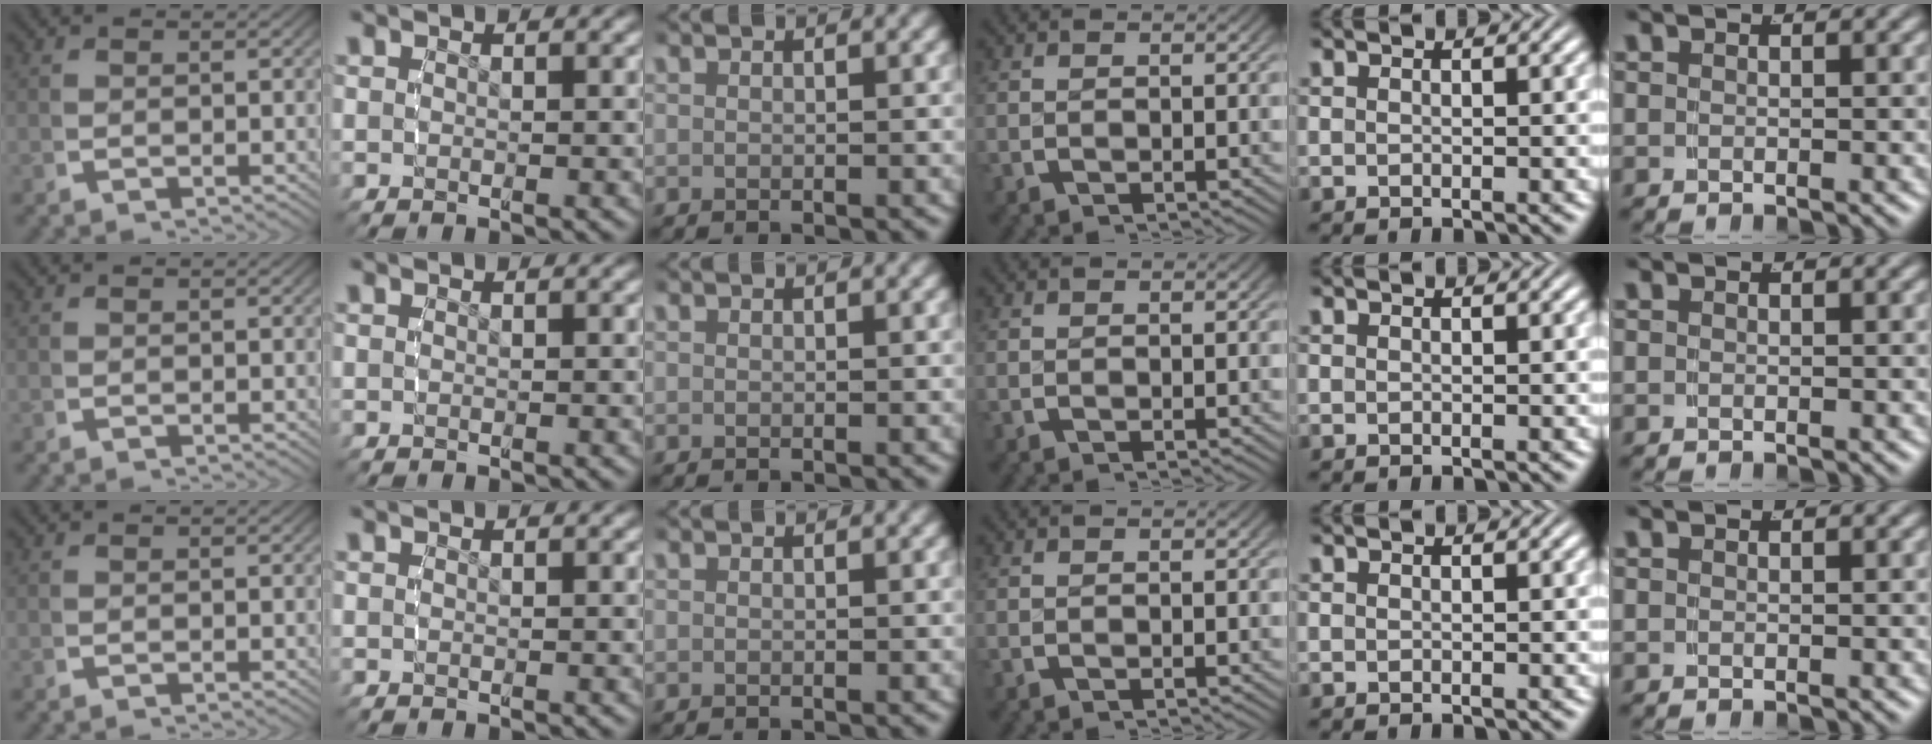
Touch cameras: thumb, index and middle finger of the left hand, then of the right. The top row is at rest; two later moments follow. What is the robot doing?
{"motion": "reach", "object": "shoes"}